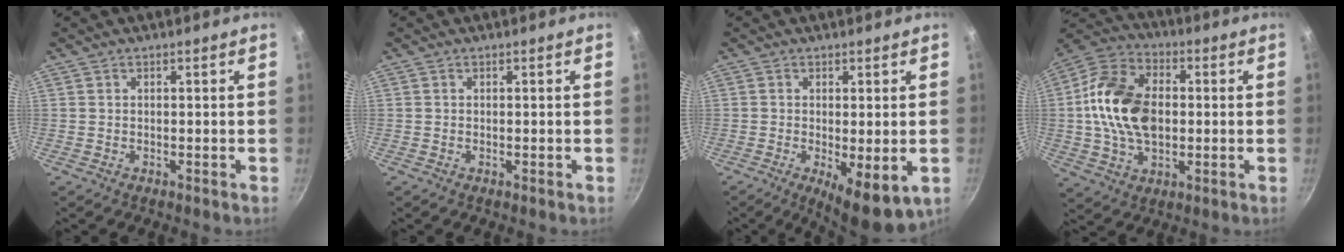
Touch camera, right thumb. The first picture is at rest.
{"total": 0.0}
{"total": 8.5, "force": [-2.1, 2.7, 7.8], "torque": [-0.105, -0.013, -0.018]}
{"total": 17.5, "force": [0.5, 11.8, 13.0], "torque": [-0.218, 0.021, -0.004]}